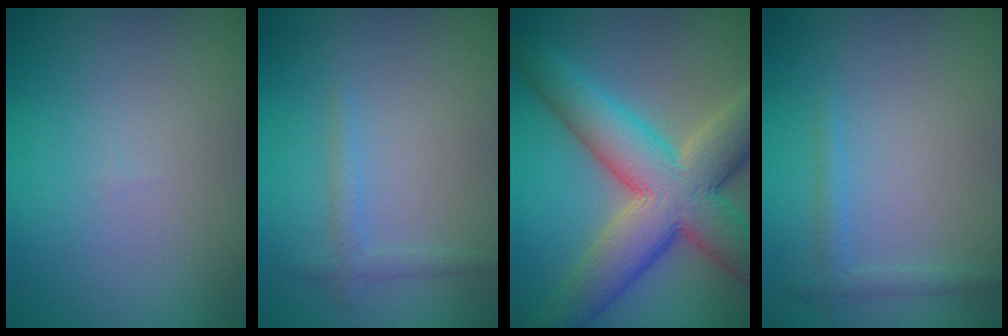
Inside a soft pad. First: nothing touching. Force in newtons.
{"total": 1.3, "press": 1.3, "slide": 0.1}
{"total": 11.2, "press": 11.2, "slide": 0.4}
{"total": 1.3, "press": 1.3, "slide": 0.1}